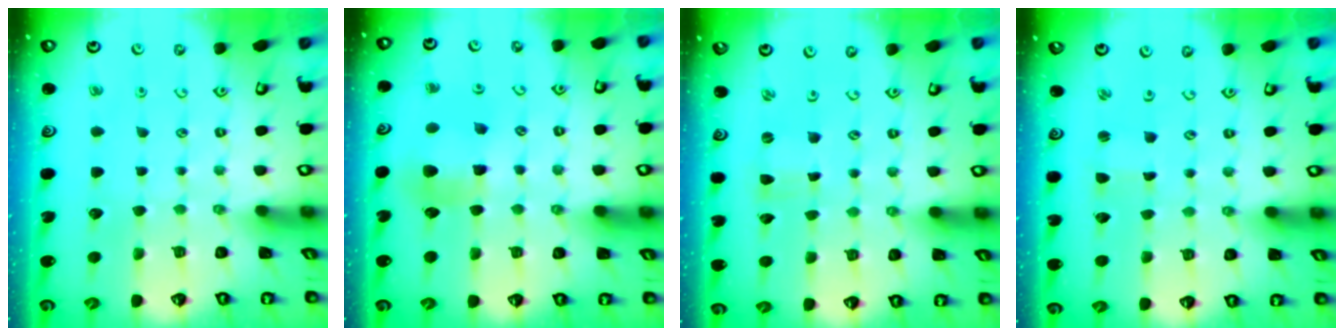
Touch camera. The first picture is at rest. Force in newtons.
{"total": 6.5, "press": 6.5, "slide": 0.5}
{"total": 0.0}
{"total": 0.0}